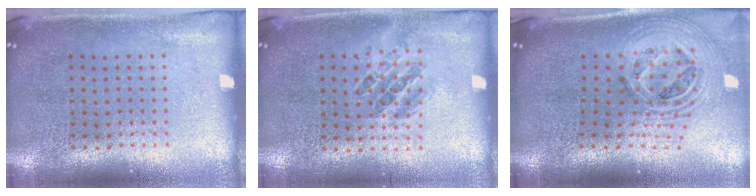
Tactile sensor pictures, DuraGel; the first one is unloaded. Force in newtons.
{"total": 1.0, "press": 0.9, "slide": 0.5}
{"total": 2.7, "press": 1.9, "slide": 1.9}